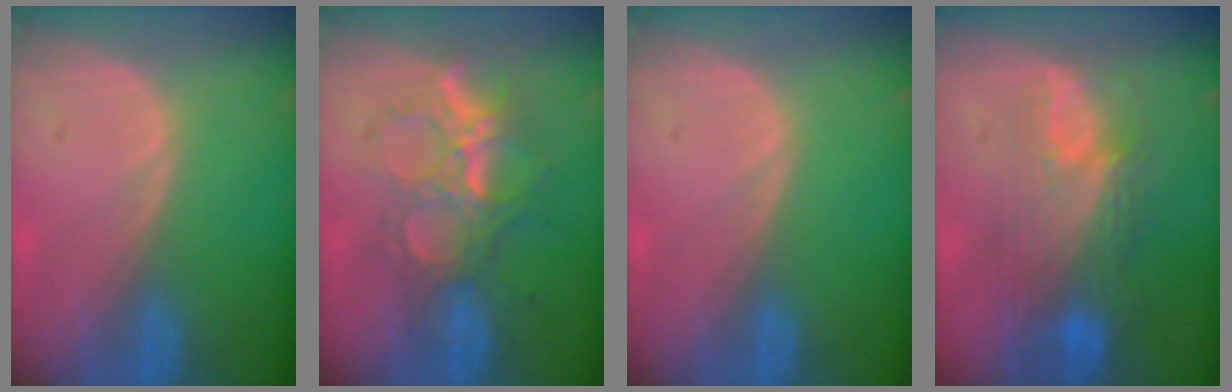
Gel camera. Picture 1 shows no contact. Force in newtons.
{"total": 9.0, "press": 8.0, "slide": 4.0}
{"total": 0.0}
{"total": 9.5, "press": 8.3, "slide": 4.6}